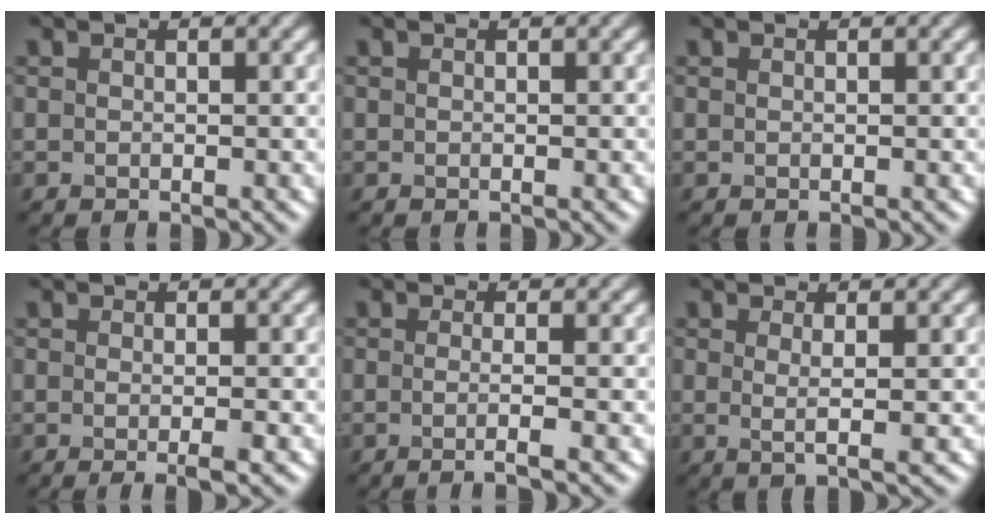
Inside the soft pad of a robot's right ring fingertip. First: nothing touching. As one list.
[{"total": 0.0}, {"total": 0.0}, {"total": 2.4, "force": [-0.5, 0.6, 2.3], "torque": [-0.028, -0.007, -0.008]}, {"total": 2.8, "force": [-0.5, 0.8, 2.6], "torque": [-0.030, -0.007, -0.016]}, {"total": 2.0, "force": [0.3, 0.4, 2.0], "torque": [-0.034, -0.005, 0.002]}]